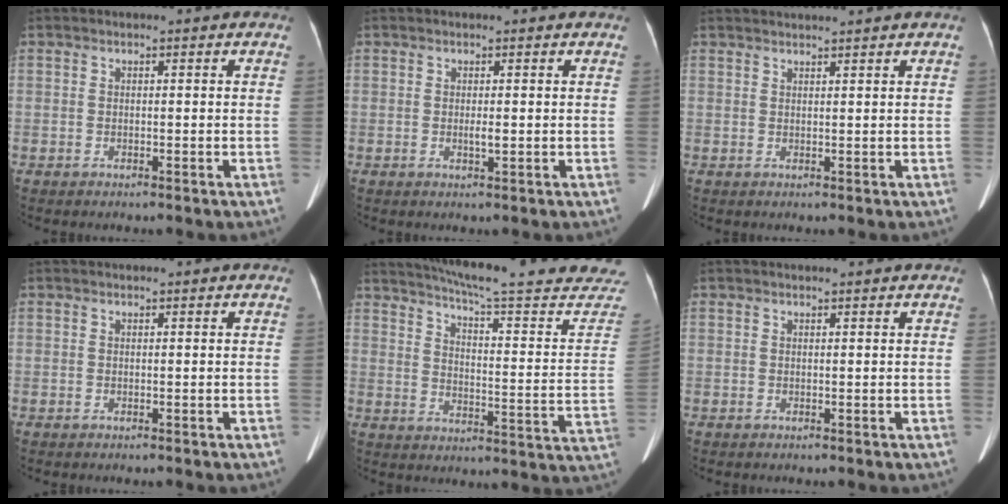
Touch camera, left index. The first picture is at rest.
{"total": 1.1, "force": [0.0, 0.1, 1.1], "torque": [-0.021, -0.002, 0.001]}
{"total": 4.1, "force": [3.8, -0.8, 1.3], "torque": [-0.012, 0.026, 0.055]}
{"total": 0.0}
{"total": 29.5, "force": [27.0, 1.8, 11.7], "torque": [-0.171, -0.107, 0.327]}
{"total": 1.8, "force": [1.6, 0.1, 0.6], "torque": [-0.010, 0.017, 0.020]}